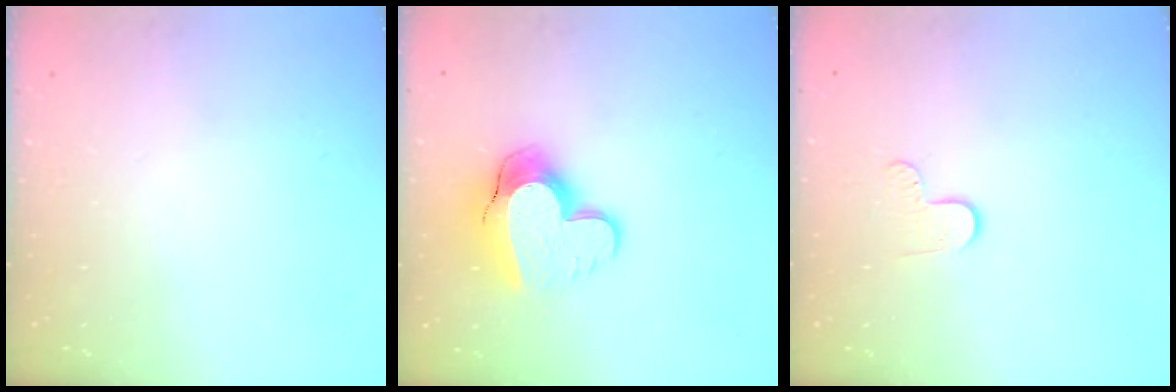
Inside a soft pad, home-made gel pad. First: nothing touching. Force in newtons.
{"total": 13.8, "press": 13.7, "slide": 1.1}
{"total": 5.1, "press": 5.1, "slide": 0.5}